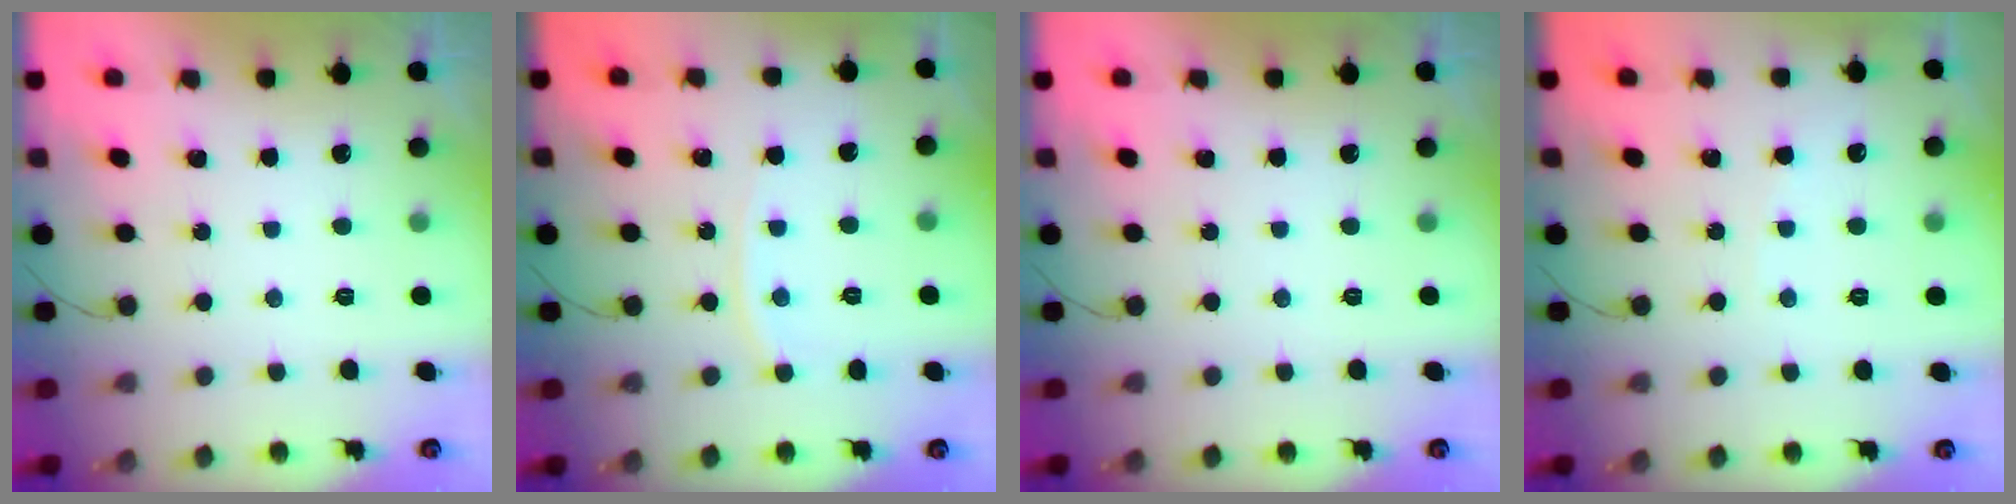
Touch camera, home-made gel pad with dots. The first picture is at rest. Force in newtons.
{"total": 4.2, "press": 4.2, "slide": 0.6}
{"total": 0.0}
{"total": 2.0, "press": 2.0, "slide": 0.2}